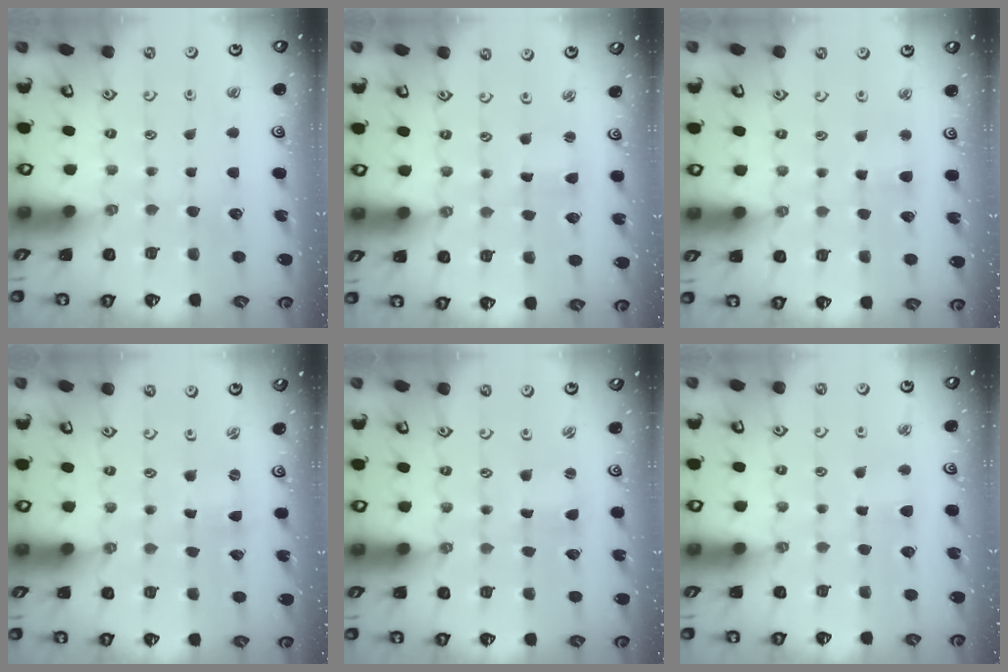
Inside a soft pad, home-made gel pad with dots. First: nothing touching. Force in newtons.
{"total": 1.4, "press": 1.4, "slide": 0.1}
{"total": 3.1, "press": 3.1, "slide": 0.4}
{"total": 0.0}
{"total": 0.6, "press": 0.6, "slide": 0.0}
{"total": 2.7, "press": 2.6, "slide": 0.8}